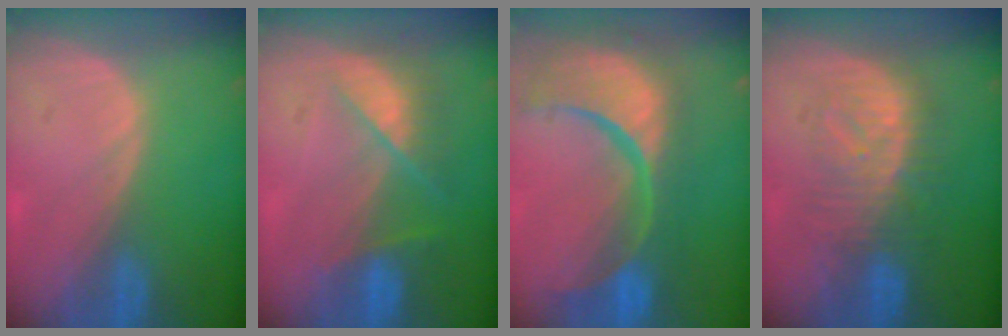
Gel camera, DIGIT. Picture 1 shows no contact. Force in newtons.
{"total": 7.3, "press": 6.5, "slide": 3.2}
{"total": 15.0, "press": 11.9, "slide": 9.2}
{"total": 8.3, "press": 8.2, "slide": 1.5}